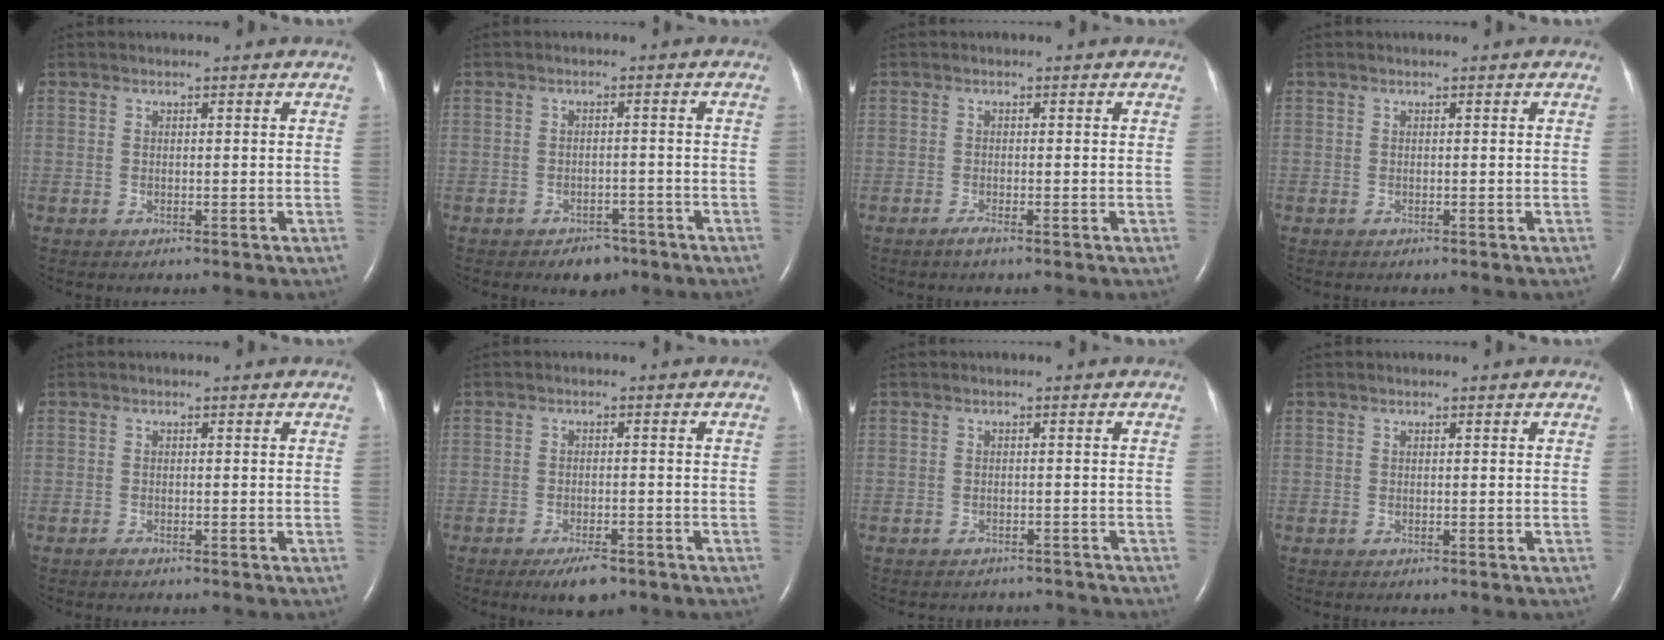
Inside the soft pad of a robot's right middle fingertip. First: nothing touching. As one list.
[{"total": 3.4, "force": [-2.5, 2.0, 1.2], "torque": [-0.019, 0.007, -0.028]}, {"total": 1.1, "force": [-0.8, -0.1, 0.7], "torque": [-0.020, -0.003, -0.018]}, {"total": 0.0}, {"total": 0.5, "force": [-0.5, 0.0, 0.2], "torque": [-0.009, -0.002, -0.008]}, {"total": 4.1, "force": [-2.9, 1.2, 2.7], "torque": [-0.050, -0.004, -0.044]}, {"total": 4.7, "force": [-4.6, 1.3, 0.1], "torque": [0.003, 0.000, -0.051]}, {"total": 0.0}]